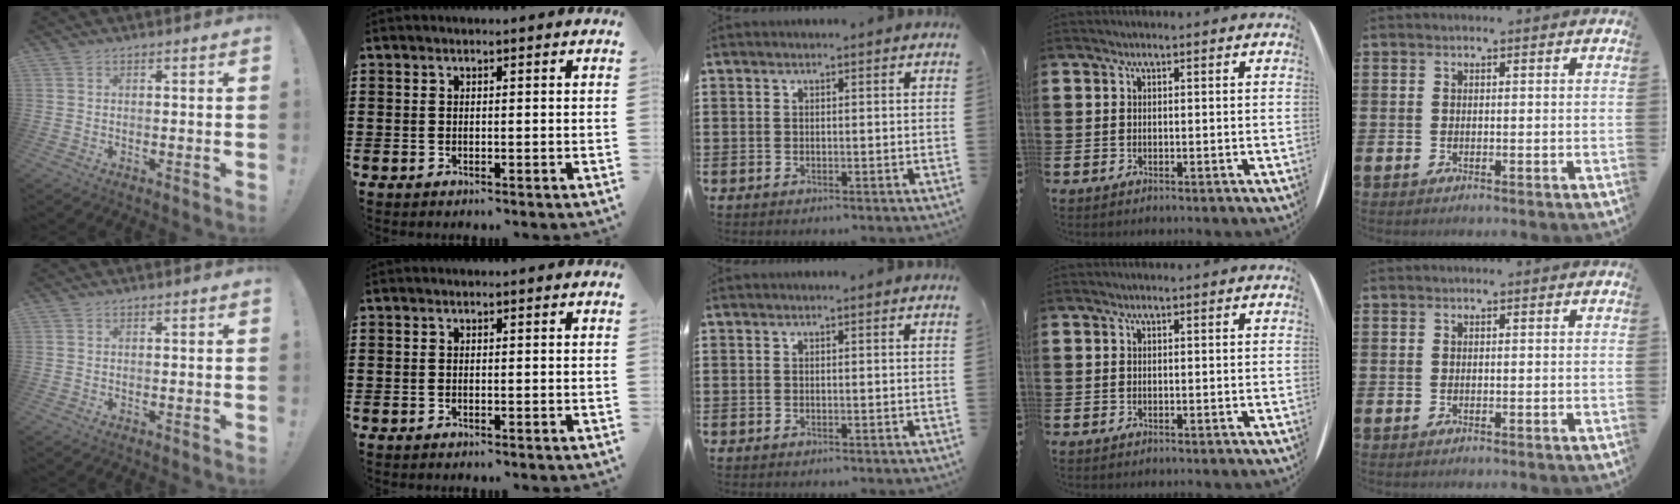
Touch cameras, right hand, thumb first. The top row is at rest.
{}